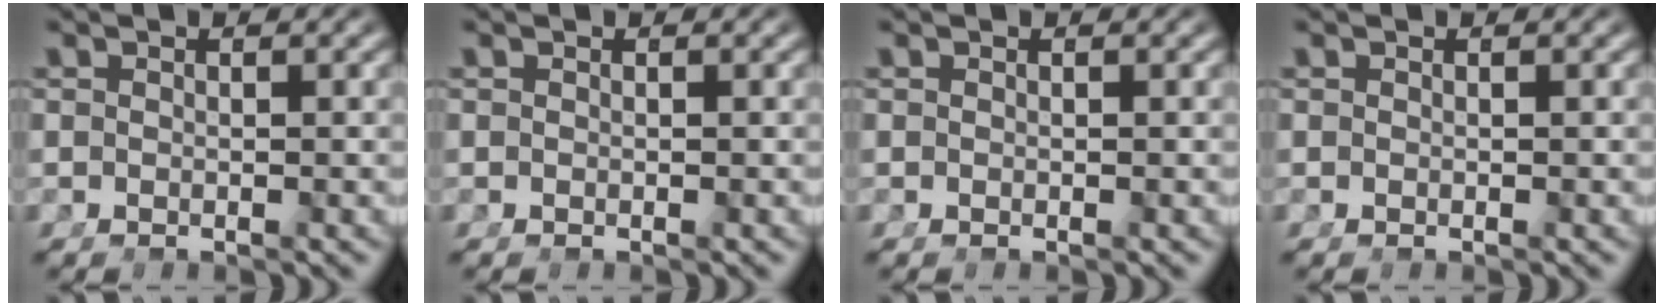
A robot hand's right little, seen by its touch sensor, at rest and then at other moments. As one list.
[{"total": 0.0}, {"total": 0.0}, {"total": 0.0}]